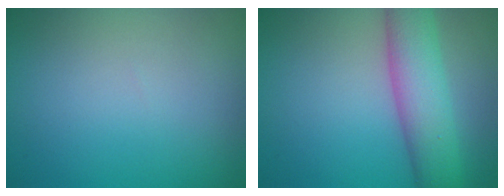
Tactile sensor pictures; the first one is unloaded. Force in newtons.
{"total": 6.6, "press": 6.6, "slide": 0.1}